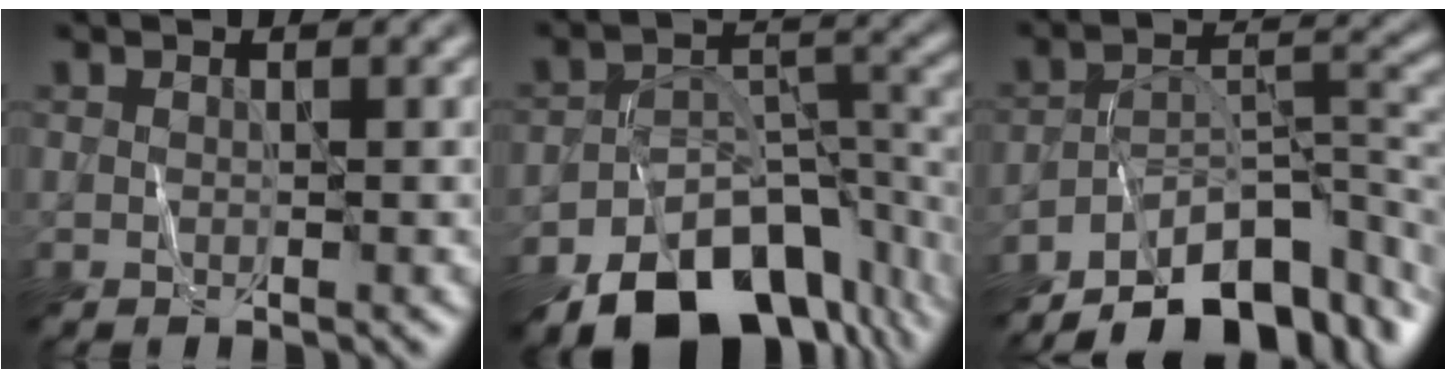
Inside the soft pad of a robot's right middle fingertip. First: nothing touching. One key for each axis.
{"total": 14.2, "fx": -9.4, "fy": 7.4, "fz": 7.7, "tx": -0.146, "ty": -0.020, "tz": -0.132}
{"total": 10.7, "fx": -7.7, "fy": 4.0, "fz": 6.3, "tx": -0.080, "ty": 0.005, "tz": -0.134}